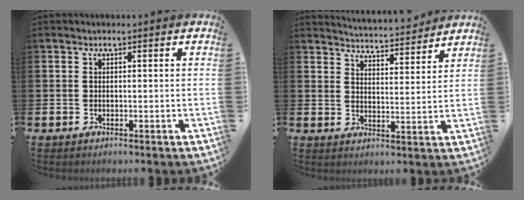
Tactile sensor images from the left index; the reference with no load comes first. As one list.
[{"total": 5.0, "force": [5.0, 0.1, 0.1], "torque": [-0.017, -0.039, 0.087]}]